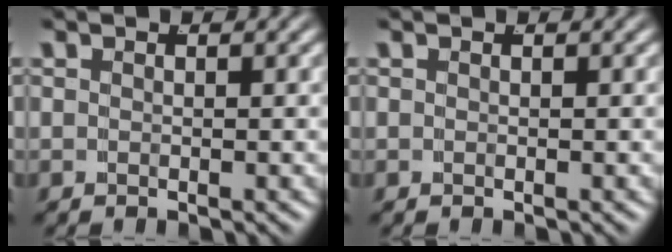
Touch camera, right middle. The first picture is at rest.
{"total": 0.0}